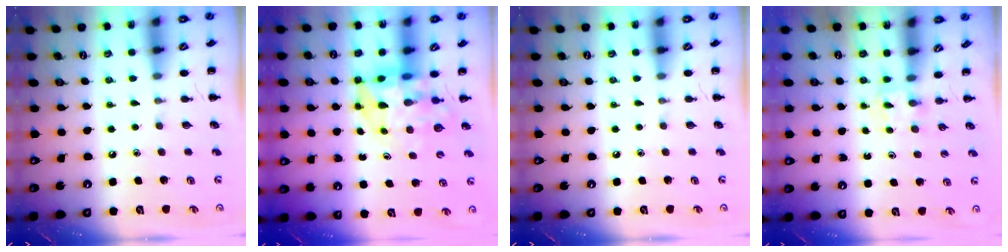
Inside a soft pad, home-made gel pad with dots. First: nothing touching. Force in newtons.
{"total": 6.3, "press": 5.9, "slide": 2.0}
{"total": 0.0}
{"total": 2.3, "press": 2.1, "slide": 0.9}